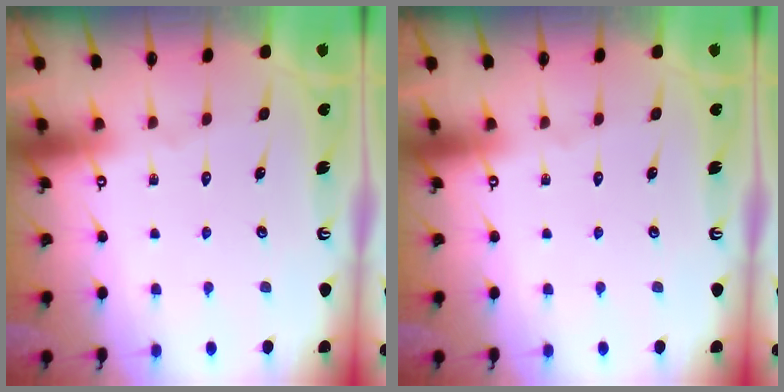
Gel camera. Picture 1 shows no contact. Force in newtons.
{"total": 0.0}